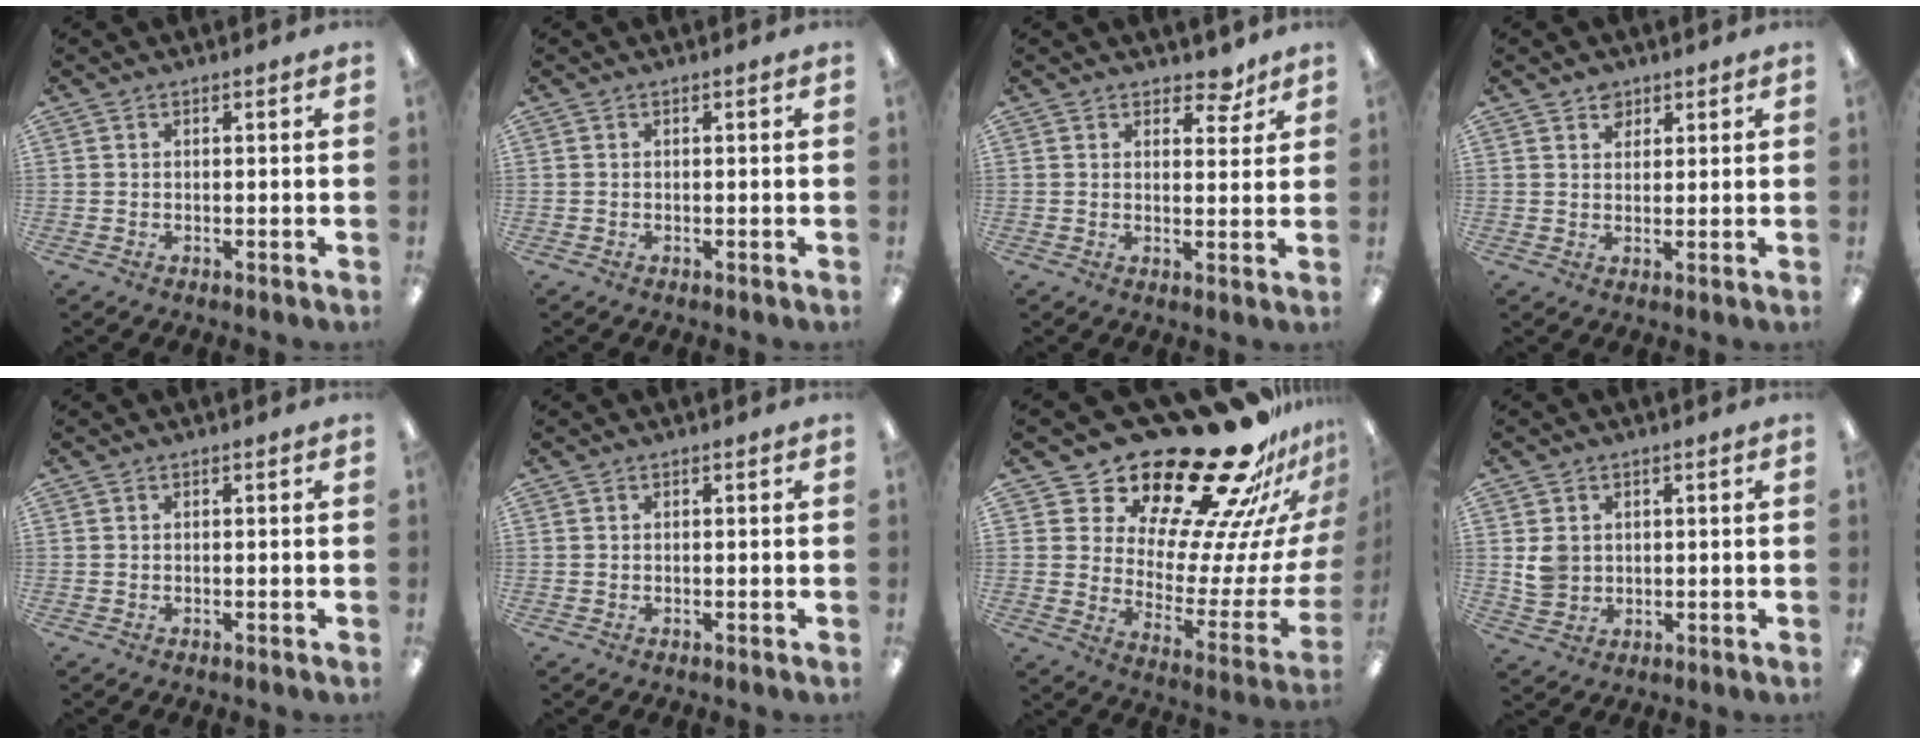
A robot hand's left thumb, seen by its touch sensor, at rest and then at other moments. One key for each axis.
{"total": 0.0}
{"total": 5.3, "fx": 4.1, "fy": 2.6, "fz": 2.2, "tx": -0.012, "ty": -0.024, "tz": 0.067}
{"total": 3.3, "fx": 2.4, "fy": 2.2, "fz": 0.8, "tx": 0.004, "ty": -0.011, "tz": 0.040}
{"total": 0.0}
{"total": 0.0}
{"total": 27.5, "fx": 22.7, "fy": 8.4, "fz": 13.0, "tx": -0.181, "ty": -0.189, "tz": 0.390}
{"total": 4.7, "fx": 1.2, "fy": 4.3, "fz": 1.6, "tx": -0.022, "ty": 0.003, "tz": 0.023}